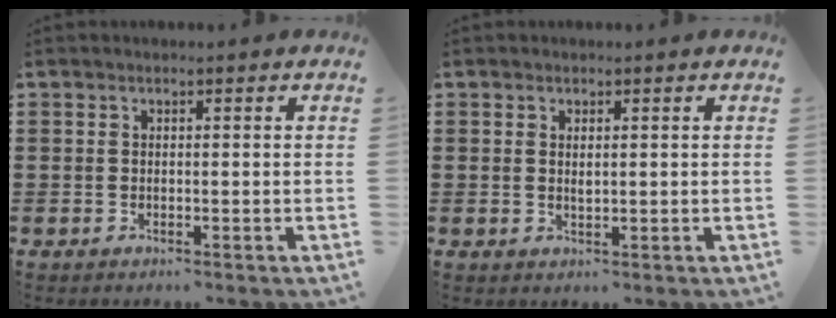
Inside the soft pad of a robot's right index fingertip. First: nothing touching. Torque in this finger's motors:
{"motor_torque": [0.97, 1.17, 0.02, 0.00]}